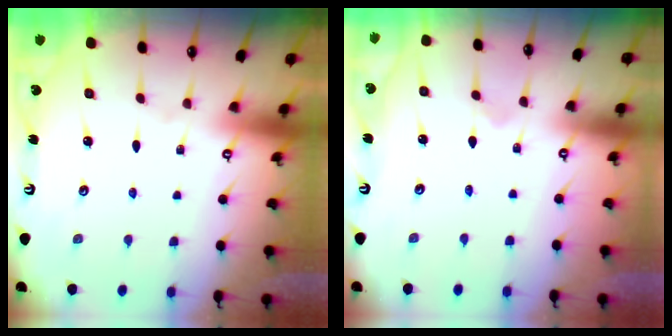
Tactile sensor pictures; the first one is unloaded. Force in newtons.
{"total": 1.9, "press": 1.8, "slide": 0.3}